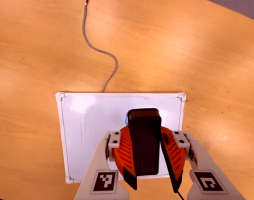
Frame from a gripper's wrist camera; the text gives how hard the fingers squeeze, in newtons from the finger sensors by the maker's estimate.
{"total": 9.2, "left": 9.2, "right": 9.2}